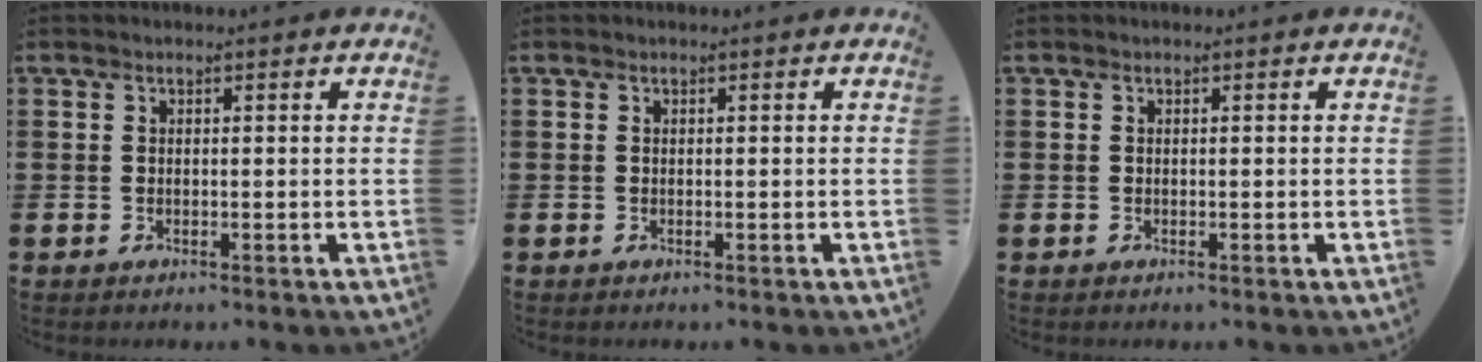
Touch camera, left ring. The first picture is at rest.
{"total": 0.0}
{"total": 0.0}